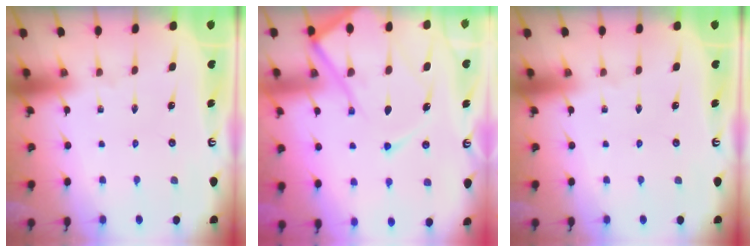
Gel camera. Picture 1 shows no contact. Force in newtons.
{"total": 15.8, "press": 15.7, "slide": 1.8}
{"total": 0.0}